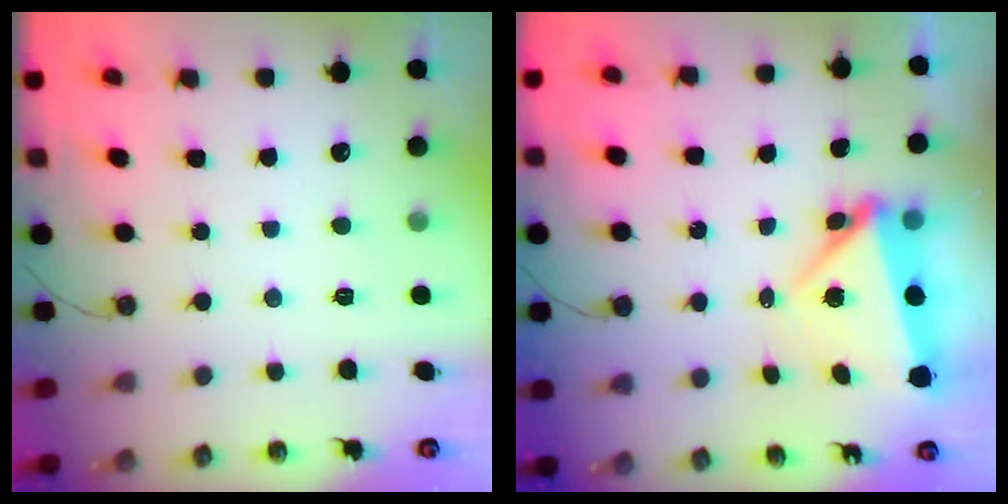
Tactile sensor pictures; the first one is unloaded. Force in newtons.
{"total": 6.9, "press": 6.6, "slide": 1.9}